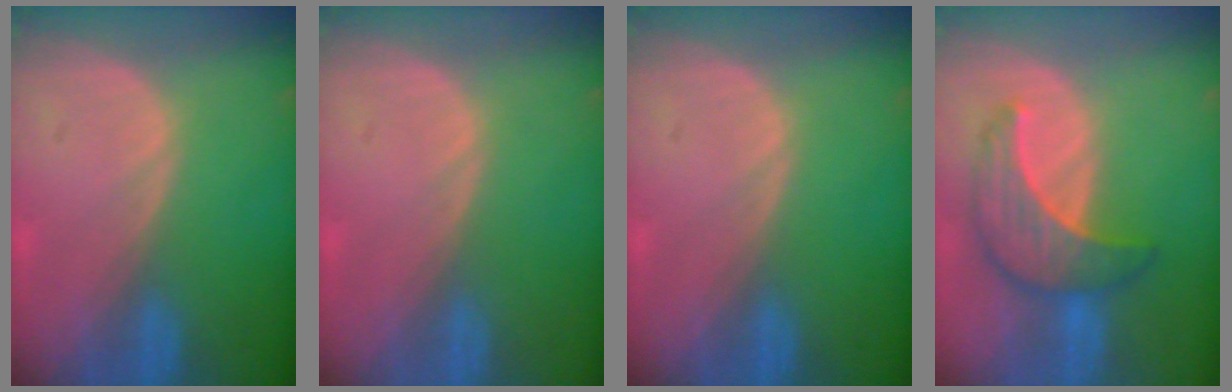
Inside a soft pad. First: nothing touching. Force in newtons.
{"total": 0.0}
{"total": 0.0}
{"total": 7.4, "press": 7.4, "slide": 0.2}